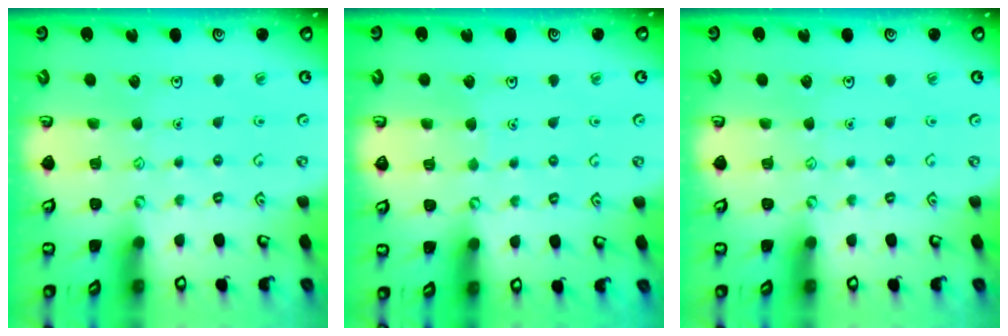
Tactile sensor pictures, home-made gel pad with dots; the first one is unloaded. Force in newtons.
{"total": 1.3, "press": 1.3, "slide": 0.1}
{"total": 0.0}